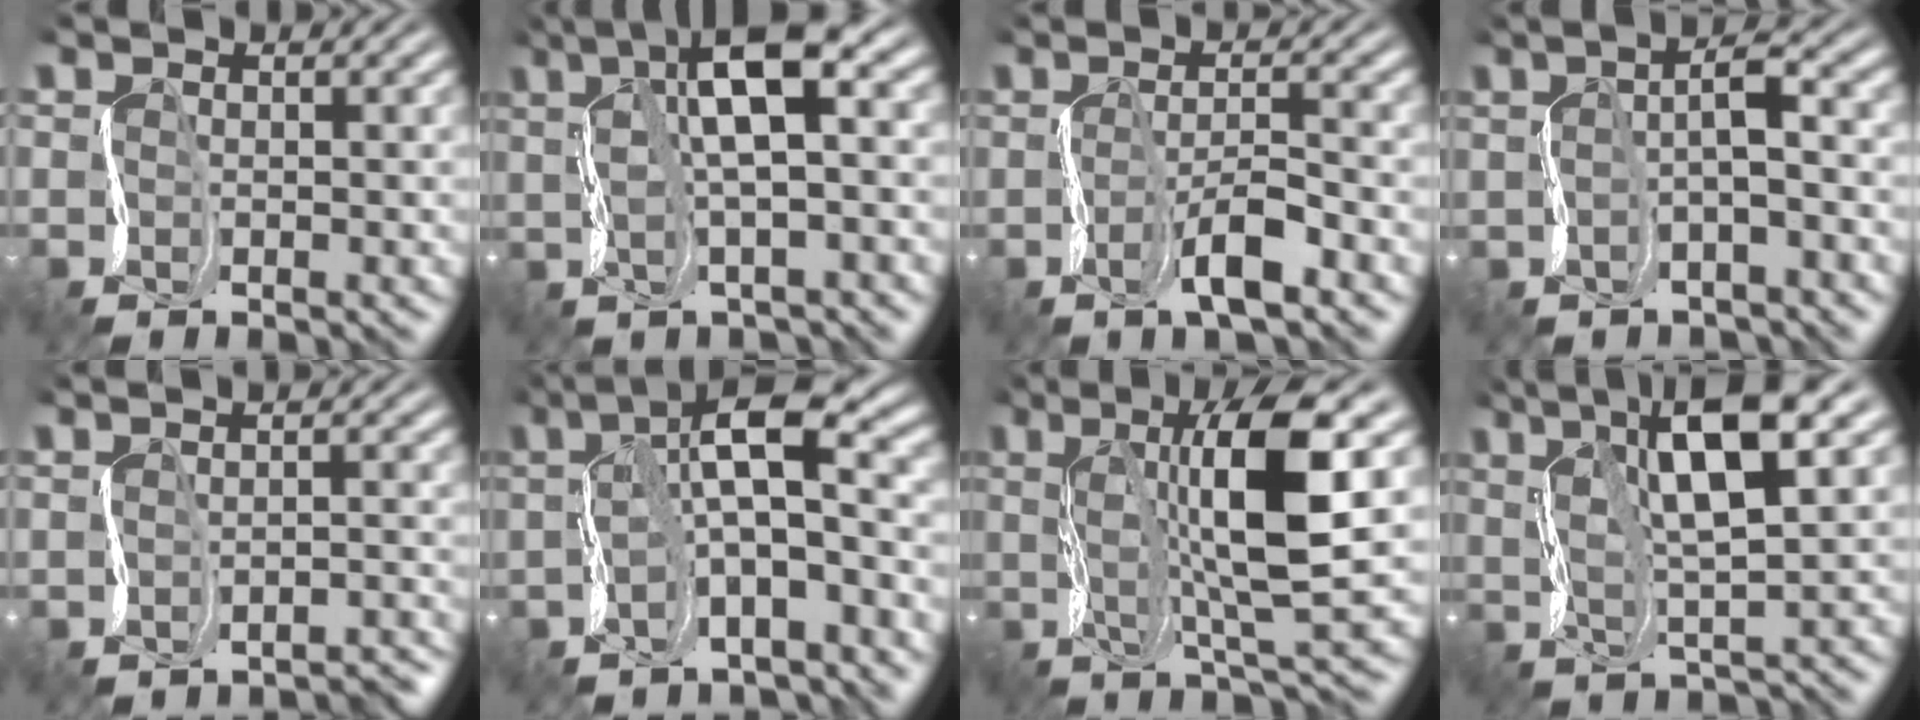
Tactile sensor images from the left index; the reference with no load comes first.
{"total": 7.7, "force": [3.9, 1.7, 6.4], "torque": [-0.105, 0.030, 0.057]}
{"total": 2.1, "force": [-0.7, 0.0, 2.0], "torque": [-0.046, 0.015, -0.023]}
{"total": 2.1, "force": [1.3, -0.3, 1.7], "torque": [-0.032, 0.022, 0.009]}
{"total": 1.1, "force": [-1.1, -0.2, 0.1], "torque": [0.011, 0.015, -0.014]}
{"total": 6.5, "force": [1.5, 1.4, 6.2], "torque": [-0.098, 0.041, 0.005]}
{"total": 9.1, "force": [3.2, 1.5, 8.4], "torque": [-0.133, 0.017, 0.052]}
{"total": 7.7, "force": [5.1, 0.8, 5.8], "torque": [-0.091, 0.023, 0.077]}